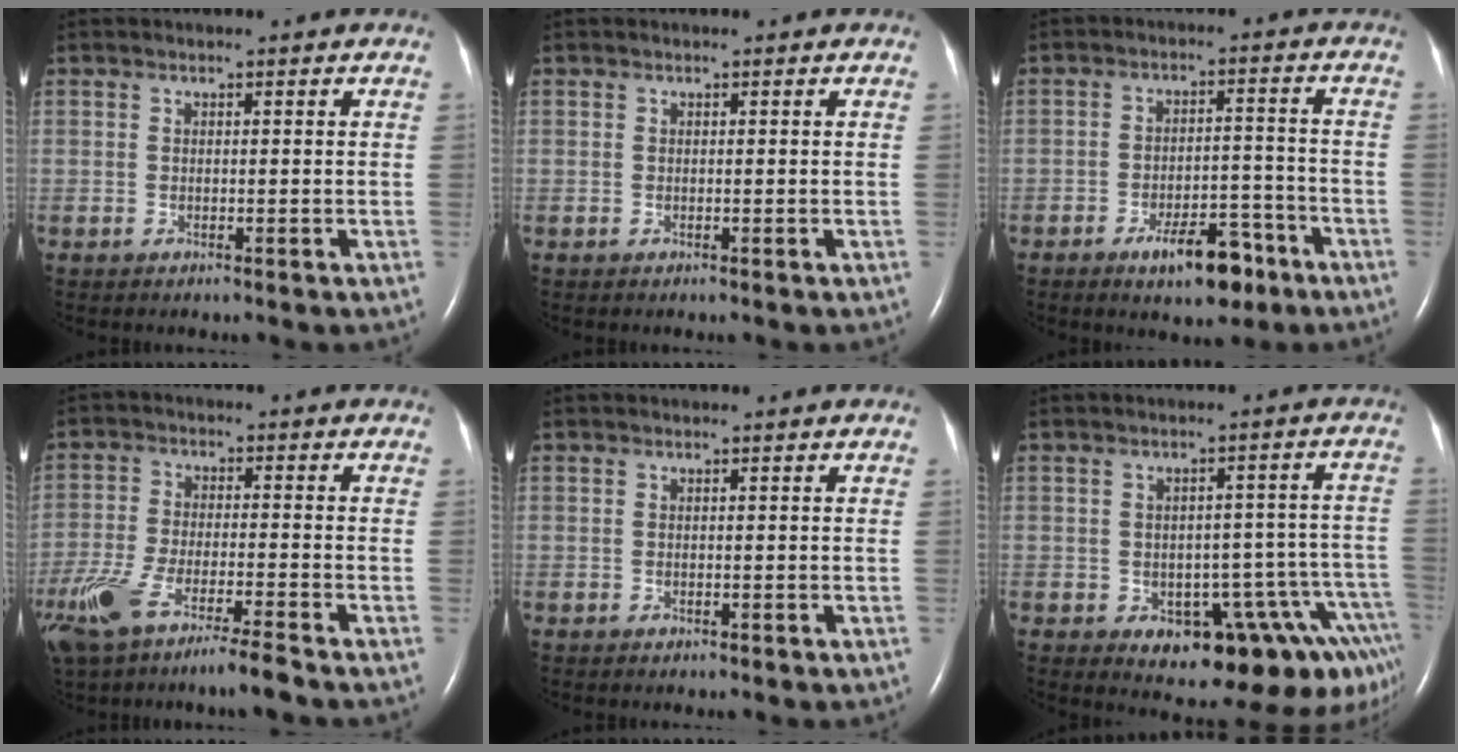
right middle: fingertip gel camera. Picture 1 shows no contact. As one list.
[{"total": 0.0}, {"total": 7.9, "force": [-5.0, 3.0, 5.3], "torque": [-0.083, 0.006, -0.074]}, {"total": 11.1, "force": [-7.7, 1.0, 7.9], "torque": [-0.158, -0.021, -0.139]}, {"total": 0.0}, {"total": 14.2, "force": [-7.7, 5.3, 10.7], "torque": [-0.061, 0.037, -0.087]}]